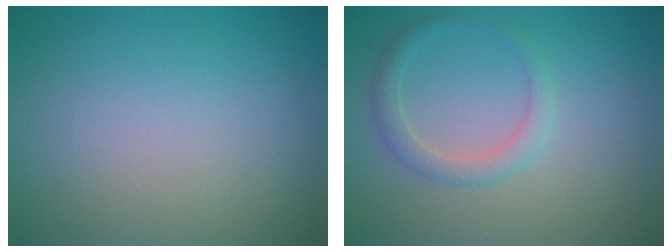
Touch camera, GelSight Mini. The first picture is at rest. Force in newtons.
{"total": 1.9, "press": 1.9, "slide": 0.1}